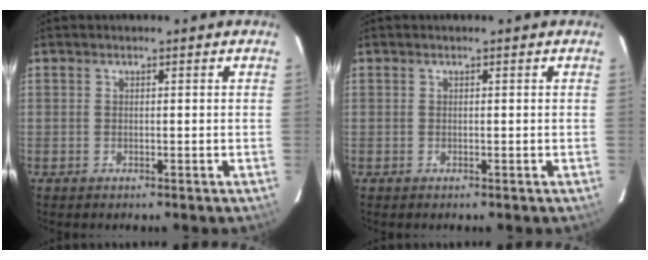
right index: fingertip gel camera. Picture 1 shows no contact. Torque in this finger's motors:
{"motor_torque": [0.00, 0.00, 0.00, 0.00]}